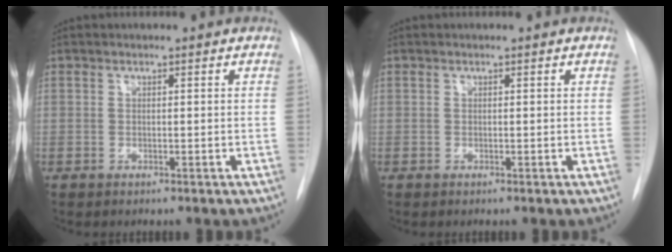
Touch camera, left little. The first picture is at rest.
{"total": 0.0}